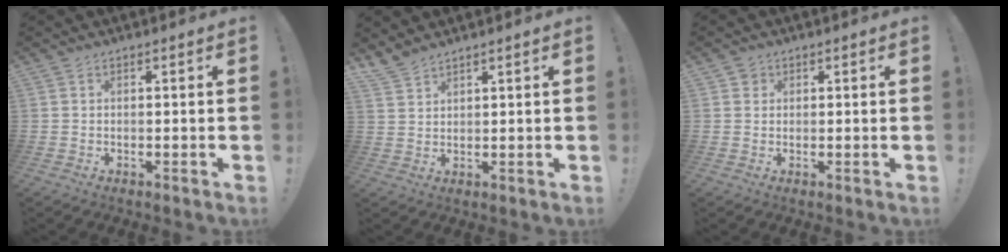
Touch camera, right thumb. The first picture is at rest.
{"total": 4.1, "force": [3.8, 1.0, 1.4], "torque": [-0.029, -0.023, 0.072]}
{"total": 1.8, "force": [0.9, 1.5, 0.3], "torque": [0.002, -0.004, 0.015]}